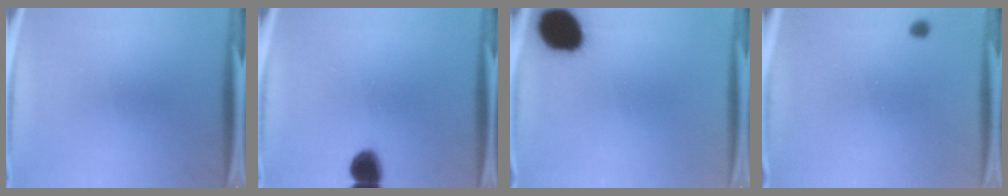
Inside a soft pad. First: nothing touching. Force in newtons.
{"total": 6.9}
{"total": 13.6}
{"total": 0.9}